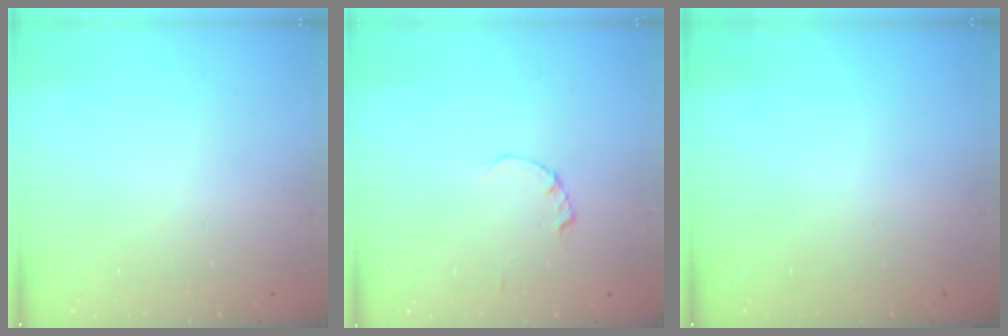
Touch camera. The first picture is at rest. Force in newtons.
{"total": 0.0}
{"total": 0.0}